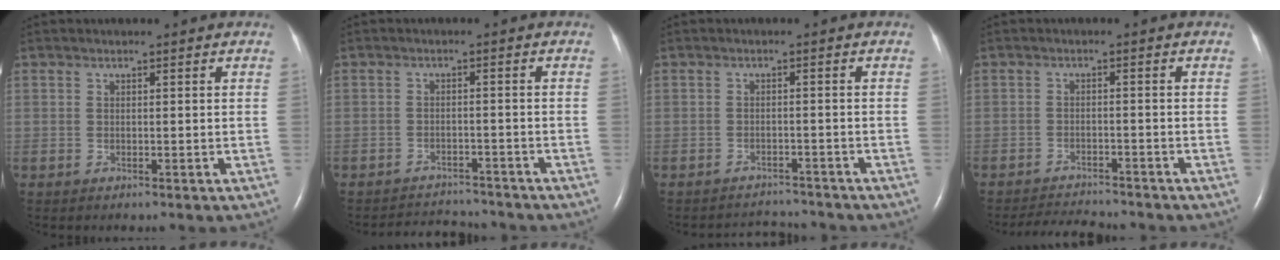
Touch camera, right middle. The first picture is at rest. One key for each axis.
{"total": 5.8, "fx": -5.7, "fy": 0.9, "fz": -0.3, "tx": -0.002, "ty": 0.005, "tz": -0.083}
{"total": 4.0, "fx": -3.9, "fy": 0.2, "fz": -0.9, "tx": 0.006, "ty": 0.001, "tz": -0.059}
{"total": 6.1, "fx": -5.9, "fy": 0.4, "fz": 1.2, "tx": -0.022, "ty": -0.012, "tz": -0.095}